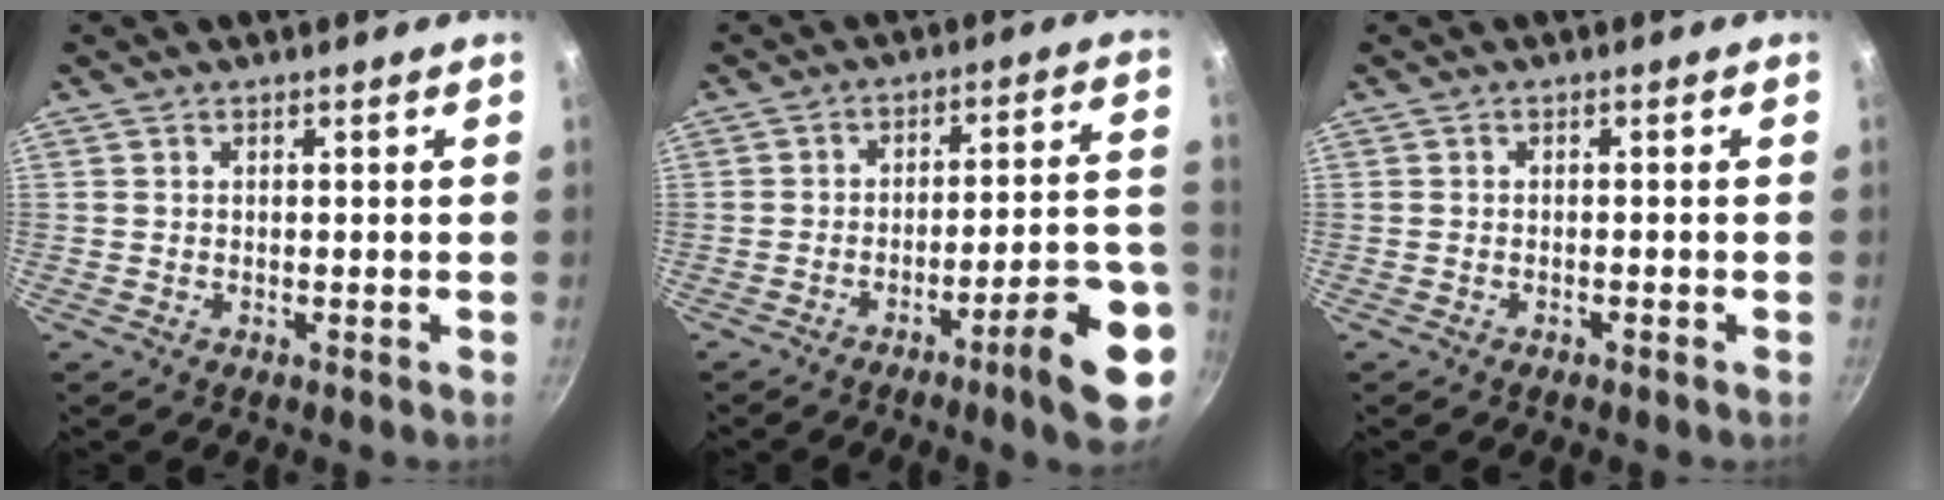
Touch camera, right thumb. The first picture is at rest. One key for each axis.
{"total": 13.2, "fx": -6.8, "fy": 2.4, "fz": 11.0, "tx": -0.134, "ty": 0.050, "tz": -0.093}
{"total": 0.7, "fx": -0.5, "fy": 0.1, "fz": 0.4, "tx": -0.013, "ty": 0.006, "tz": -0.008}